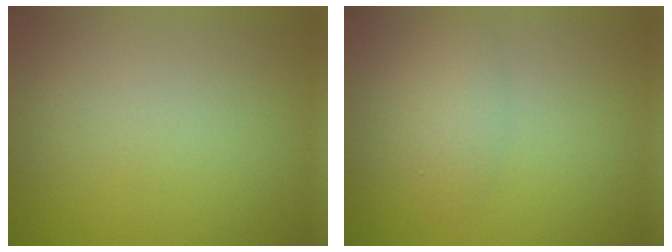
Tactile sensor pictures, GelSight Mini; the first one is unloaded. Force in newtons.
{"total": 2.1, "press": 2.1, "slide": 0.1}